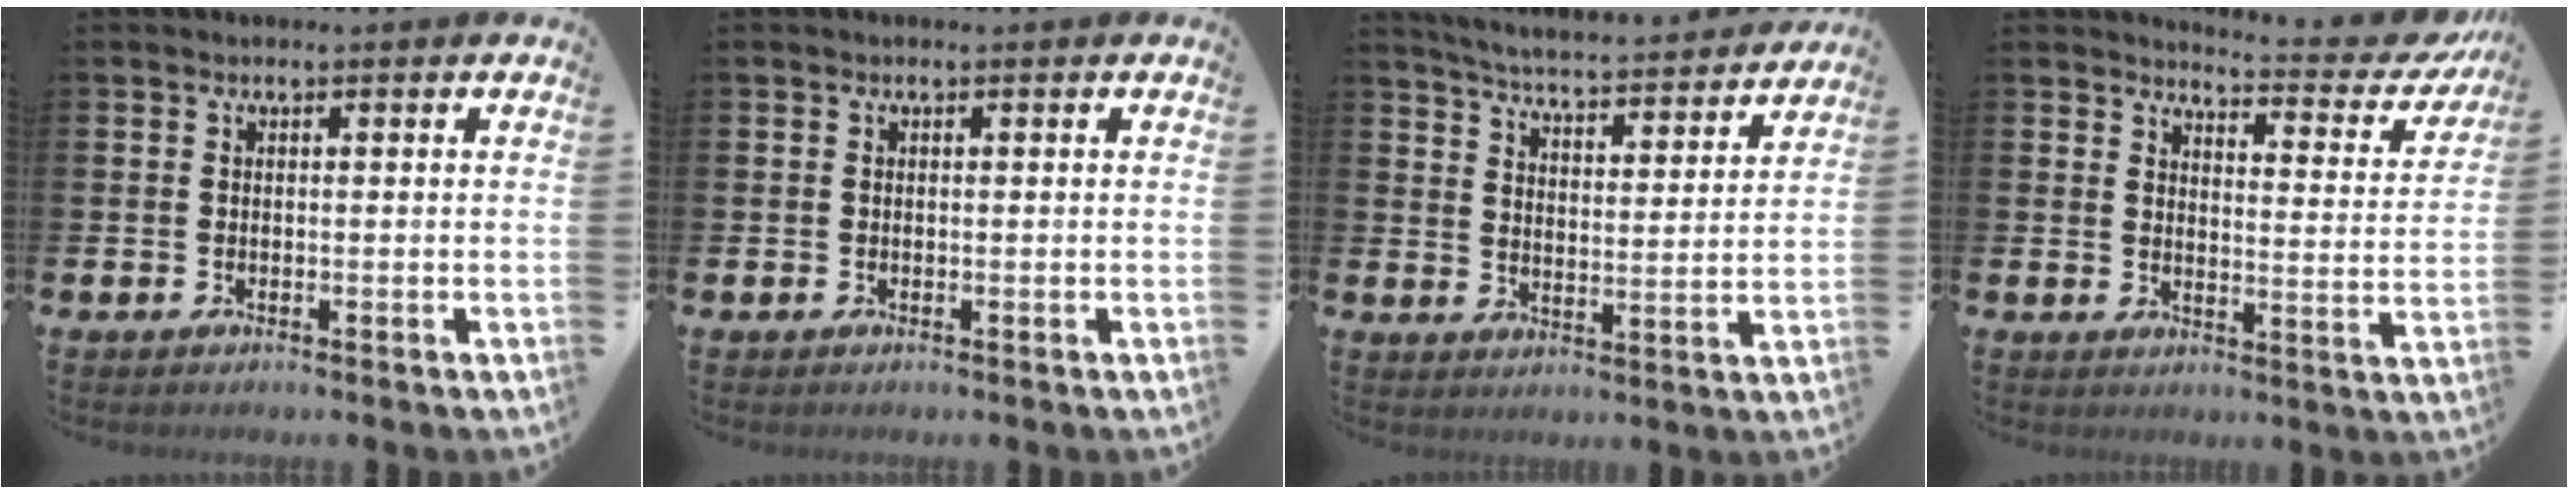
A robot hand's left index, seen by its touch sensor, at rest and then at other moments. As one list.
[{"total": 0.0}, {"total": 5.2, "force": [5.2, 0.1, 0.9], "torque": [-0.042, -0.044, 0.087]}, {"total": 4.1, "force": [4.0, 0.5, 0.9], "torque": [-0.023, -0.038, 0.061]}]